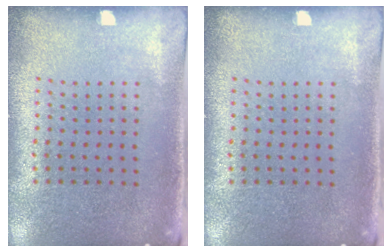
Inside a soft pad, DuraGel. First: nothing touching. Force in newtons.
{"total": 0.0}